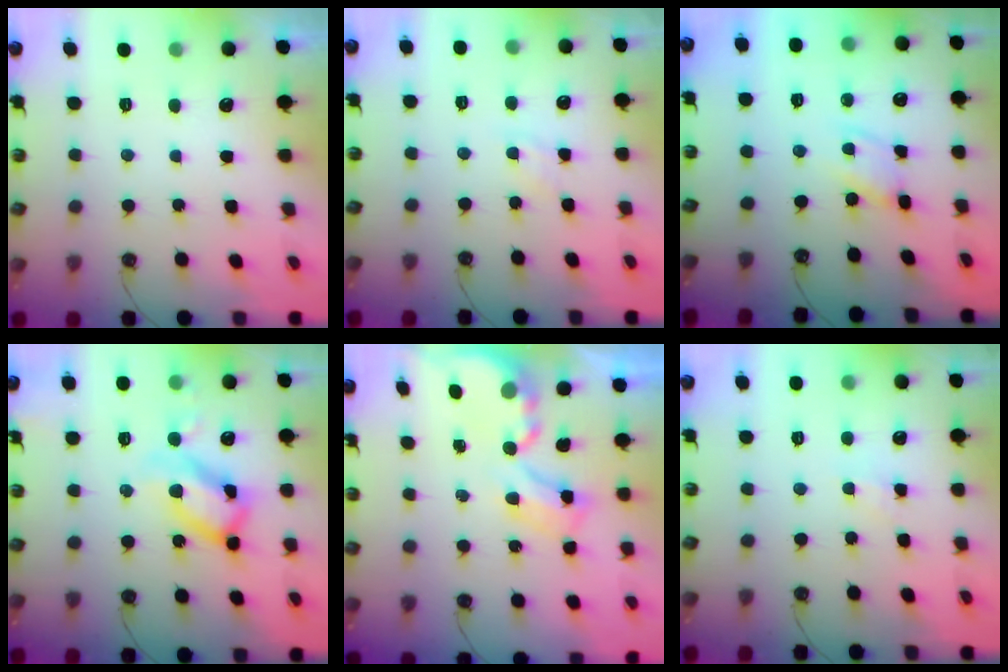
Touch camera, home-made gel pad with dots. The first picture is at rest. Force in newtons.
{"total": 5.2, "press": 5.2, "slide": 0.6}
{"total": 2.6, "press": 2.6, "slide": 0.4}
{"total": 14.9, "press": 14.8, "slide": 1.3}
{"total": 4.6, "press": 4.6, "slide": 0.6}
{"total": 2.0, "press": 2.0, "slide": 0.3}